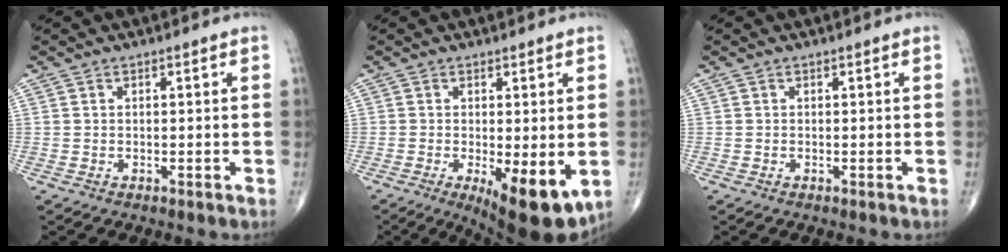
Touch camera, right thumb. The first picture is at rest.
{"total": 10.5, "force": [-2.8, 3.4, 9.5], "torque": [-0.133, -0.024, -0.032]}
{"total": 0.0}